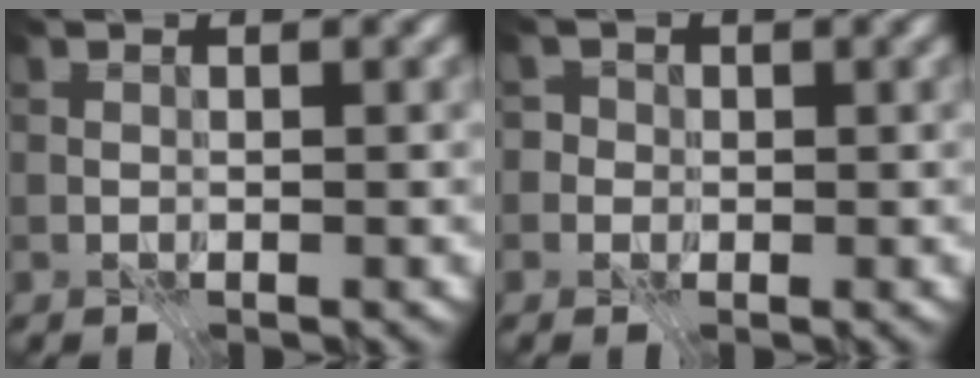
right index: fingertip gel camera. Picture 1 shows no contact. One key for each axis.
{"total": 2.8, "fx": 0.5, "fy": 2.7, "fz": 0.8, "tx": 0.008, "ty": 0.021, "tz": -0.010}